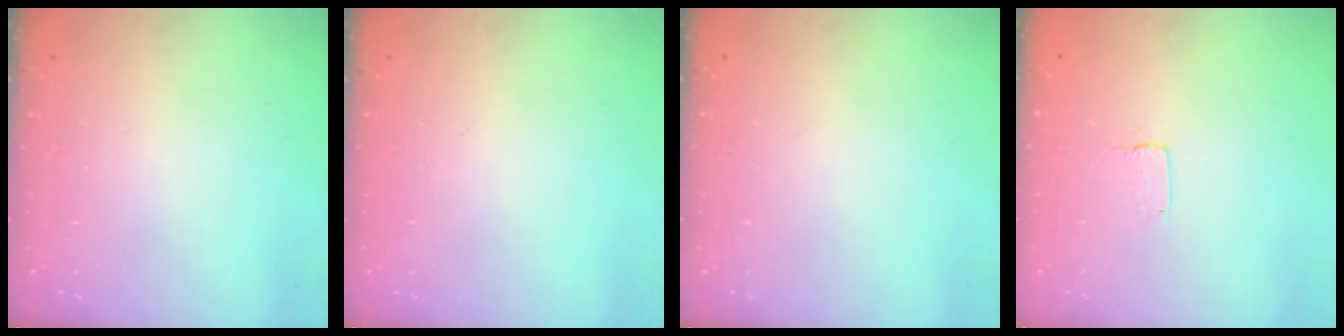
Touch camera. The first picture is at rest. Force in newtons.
{"total": 0.0}
{"total": 0.0}
{"total": 1.0, "press": 1.0, "slide": 0.1}